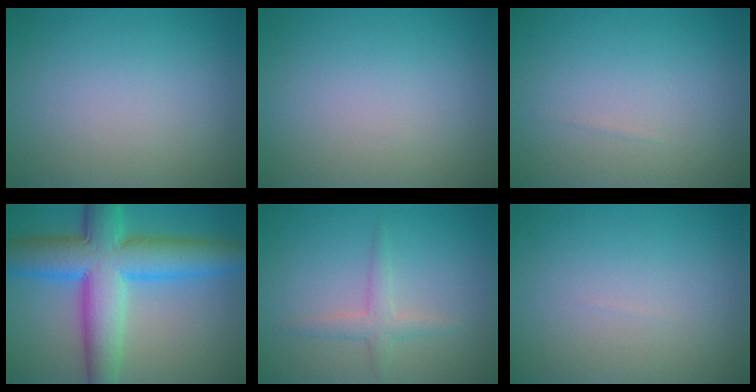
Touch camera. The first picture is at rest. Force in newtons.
{"total": 0.0}
{"total": 0.0}
{"total": 11.1, "press": 11.1, "slide": 0.2}
{"total": 1.9, "press": 1.9, "slide": 0.1}
{"total": 0.0}